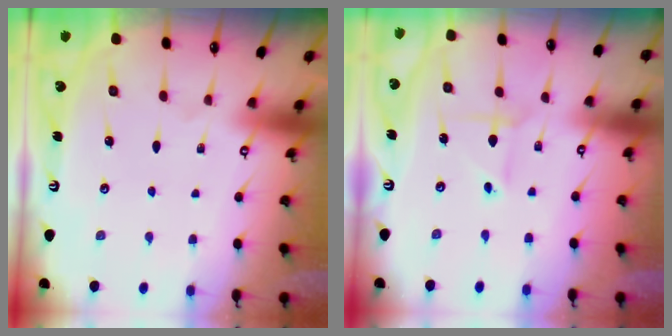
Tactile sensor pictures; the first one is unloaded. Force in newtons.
{"total": 2.8, "press": 2.8, "slide": 0.3}